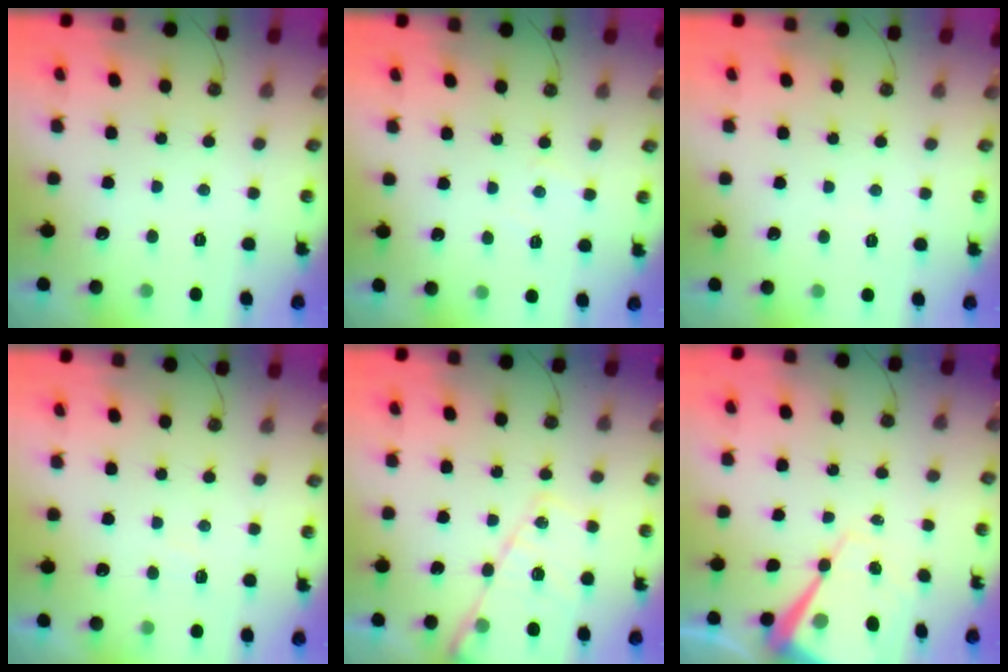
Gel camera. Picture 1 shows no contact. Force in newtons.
{"total": 3.2, "press": 3.2, "slide": 0.4}
{"total": 2.6, "press": 2.6, "slide": 0.5}
{"total": 5.9, "press": 5.9, "slide": 0.7}
{"total": 15.8, "press": 15.8, "slide": 1.5}
{"total": 14.1, "press": 14.0, "slide": 1.1}